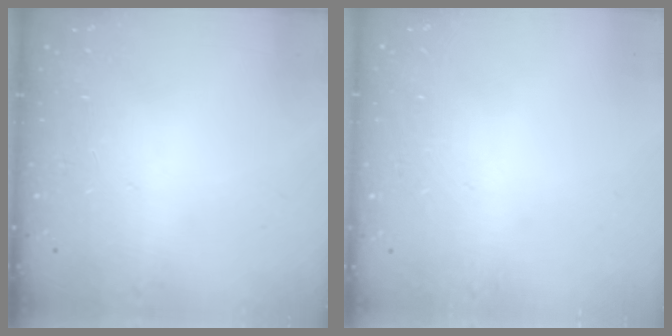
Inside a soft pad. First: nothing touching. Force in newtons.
{"total": 0.0}